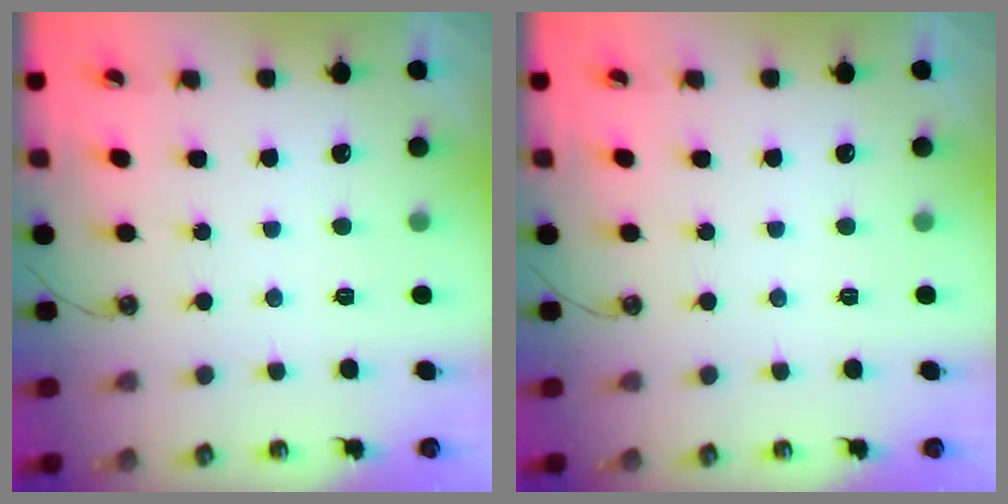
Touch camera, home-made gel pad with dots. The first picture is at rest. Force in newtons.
{"total": 0.0}